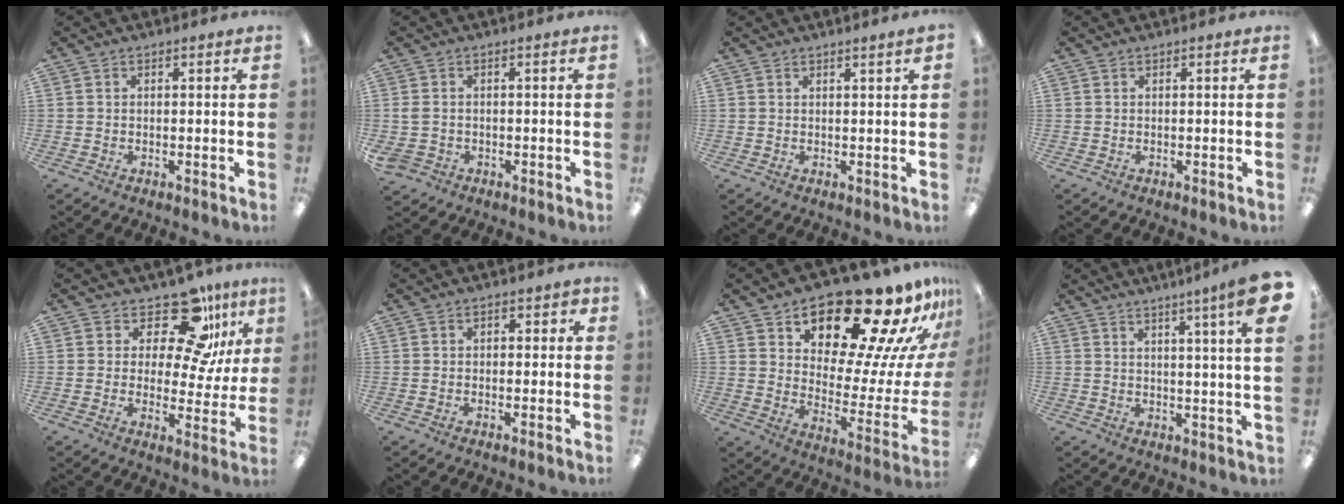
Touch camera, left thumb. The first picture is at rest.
{"total": 2.8, "force": [-0.6, 2.2, 1.6], "torque": [-0.044, 0.001, -0.015]}
{"total": 1.3, "force": [0.9, 0.0, 0.9], "torque": [-0.018, -0.001, 0.016]}
{"total": 0.0}
{"total": 15.6, "force": [10.7, 6.4, 9.2], "torque": [-0.137, -0.075, 0.180]}
{"total": 2.1, "force": [-0.5, 1.5, 1.4], "torque": [-0.015, 0.006, -0.012]}
{"total": 23.2, "force": [18.7, 7.5, 11.5], "torque": [-0.151, -0.141, 0.307]}
{"total": 9.0, "force": [4.8, 0.3, 7.6], "torque": [-0.109, -0.030, 0.073]}